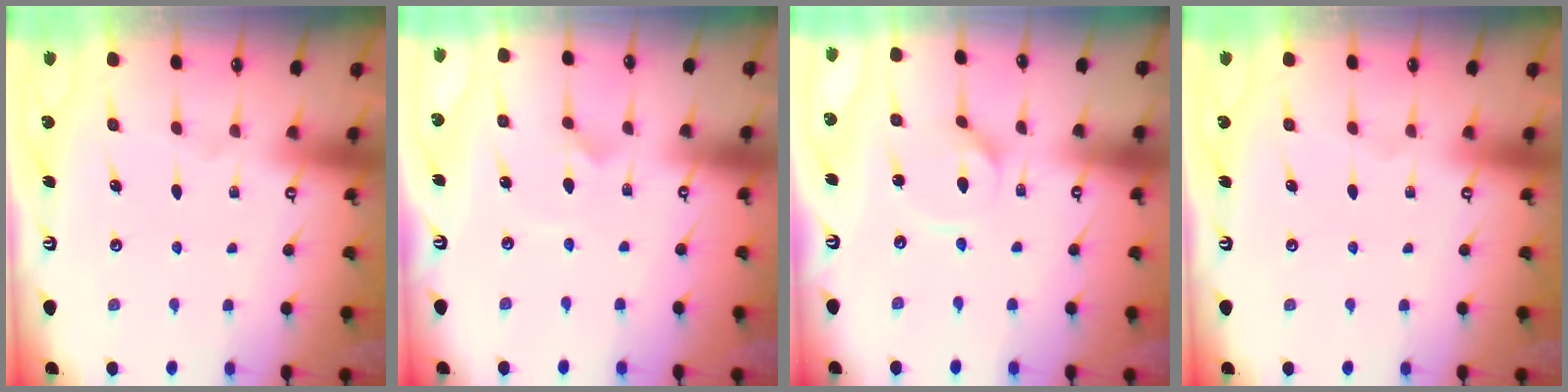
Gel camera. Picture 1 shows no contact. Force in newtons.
{"total": 4.1, "press": 4.1, "slide": 0.5}
{"total": 3.7, "press": 3.7, "slide": 0.1}
{"total": 0.0}